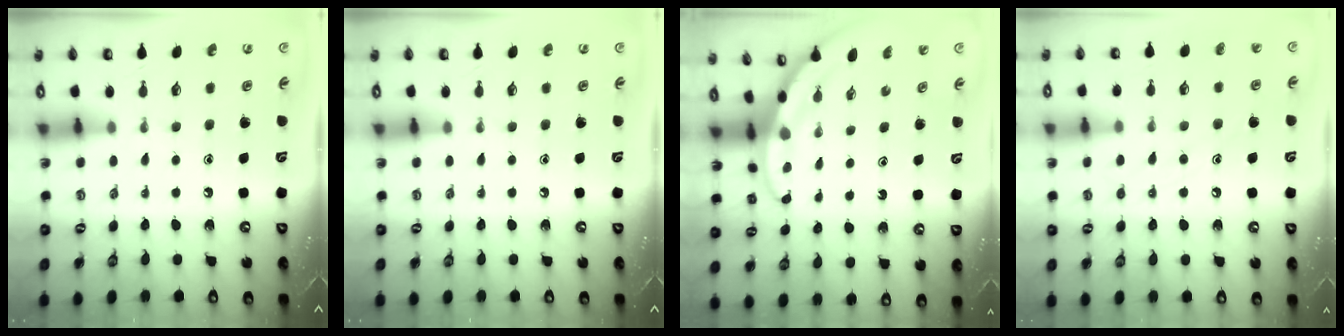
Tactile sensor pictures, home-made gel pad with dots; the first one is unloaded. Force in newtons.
{"total": 0.0}
{"total": 3.5, "press": 3.5, "slide": 0.2}
{"total": 8.1, "press": 8.0, "slide": 0.7}